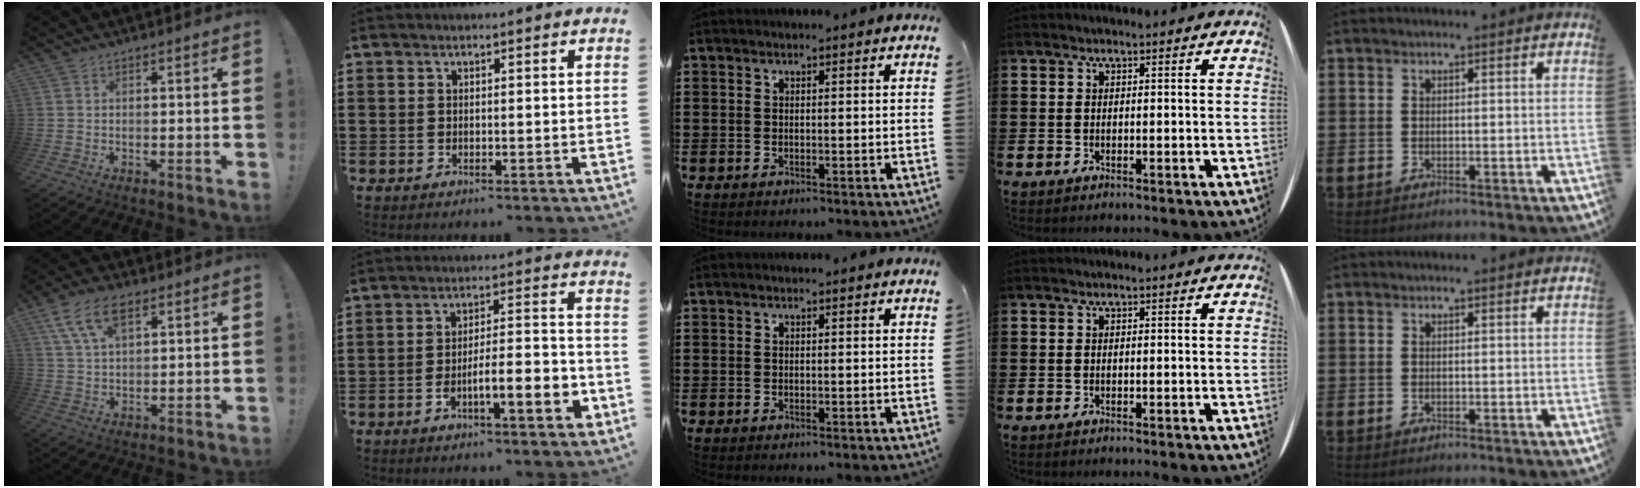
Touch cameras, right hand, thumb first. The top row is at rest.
{"thumb": {"total": 10.4, "force": [5.4, 5.3, 7.1], "torque": [-0.136, -0.004, 0.102]}, "index": {"total": 7.8, "force": [-3.7, 1.7, 6.7], "torque": [-0.101, 0.002, -0.065]}}